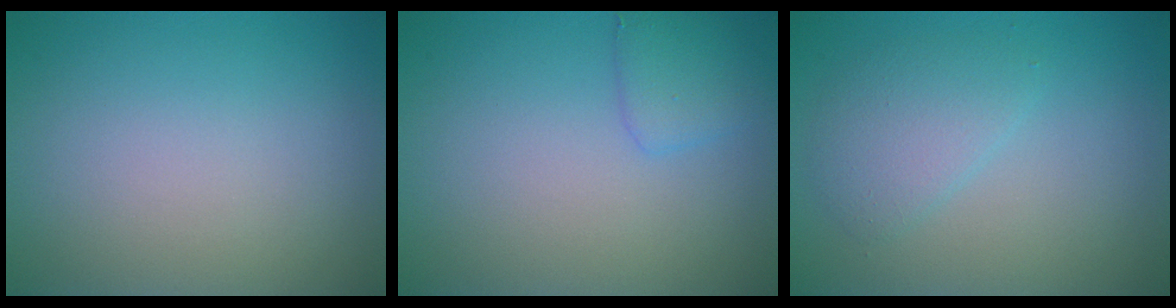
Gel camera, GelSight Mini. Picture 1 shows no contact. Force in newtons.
{"total": 1.7, "press": 1.7, "slide": 0.1}
{"total": 2.6, "press": 2.6, "slide": 0.3}